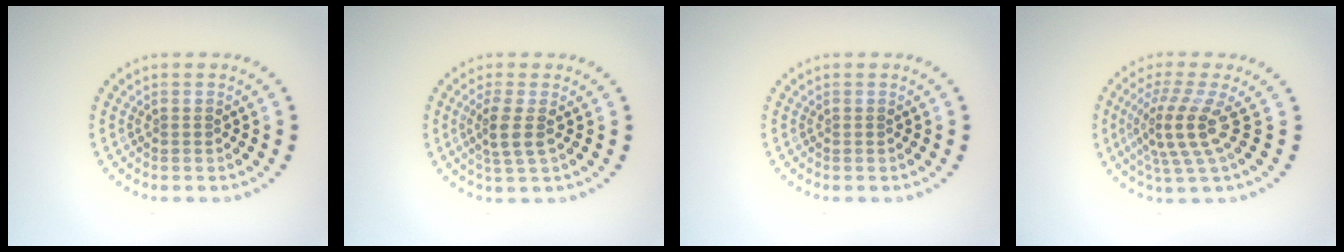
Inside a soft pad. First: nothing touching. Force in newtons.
{"total": 2.4, "press": 1.9, "slide": 1.5}
{"total": 0.0}
{"total": 4.1, "press": 2.8, "slide": 3.0}